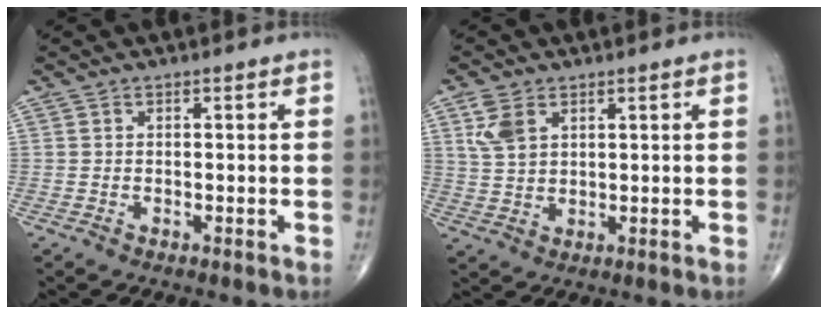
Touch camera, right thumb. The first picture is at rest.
{"total": 5.5, "force": [2.6, 3.3, 3.5], "torque": [-0.069, -0.003, 0.060]}